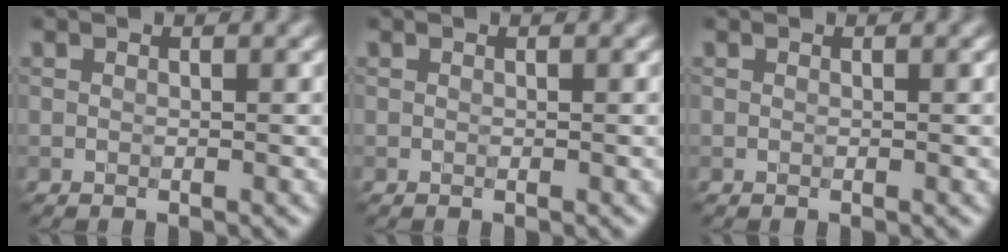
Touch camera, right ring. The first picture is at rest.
{"total": 0.0}
{"total": 0.0}